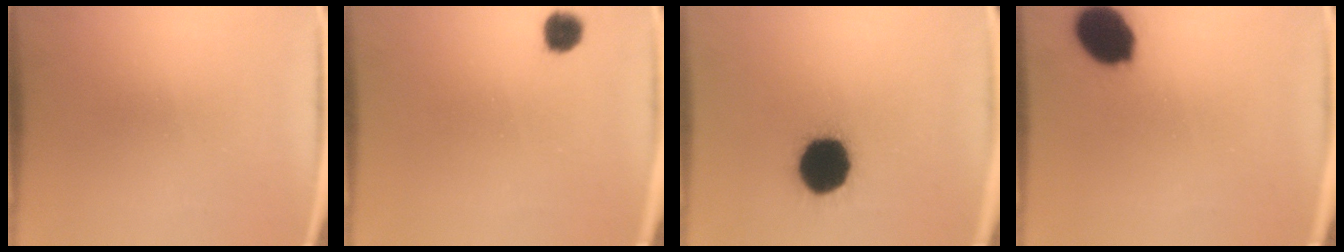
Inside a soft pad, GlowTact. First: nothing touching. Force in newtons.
{"total": 3.6}
{"total": 18.4}
{"total": 11.9}